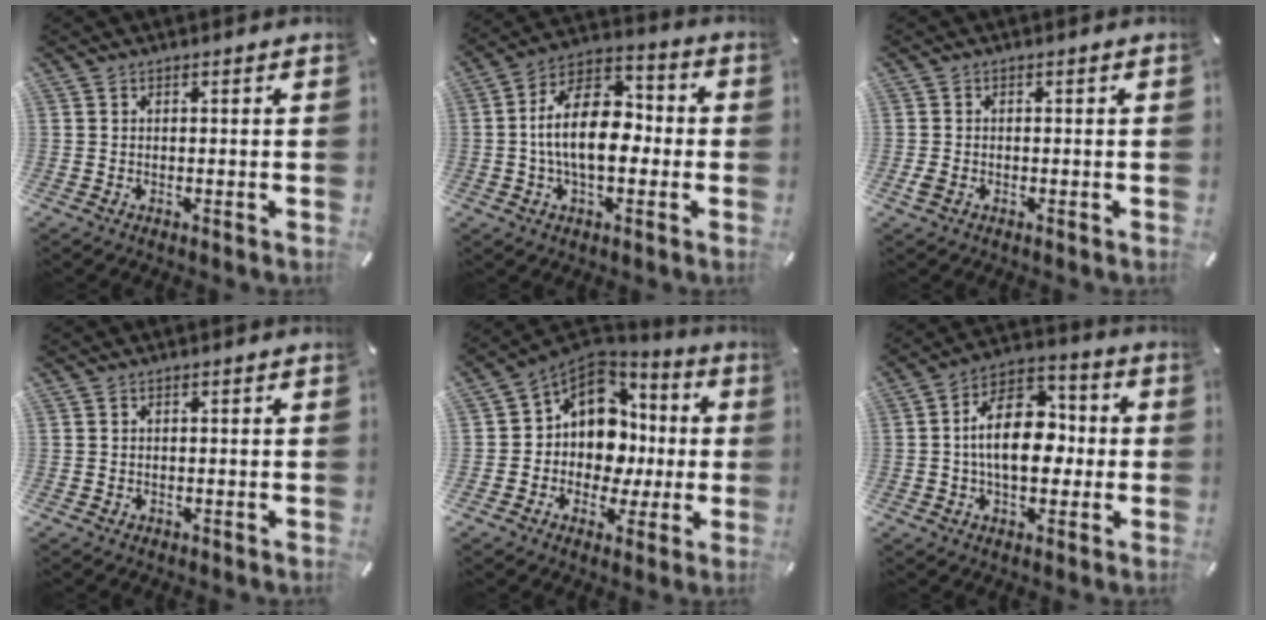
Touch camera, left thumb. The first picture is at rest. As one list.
[{"total": 15.4, "force": [-1.7, 9.2, 12.3], "torque": [-0.231, 0.012, -0.033]}, {"total": 1.6, "force": [-0.7, 1.1, 0.9], "torque": [-0.023, -0.001, -0.014]}, {"total": 0.7, "force": [-0.2, 0.6, 0.2], "torque": [-0.003, 0.004, -0.006]}, {"total": 12.4, "force": [1.2, 11.0, 5.6], "torque": [-0.118, -0.020, 0.033]}, {"total": 15.5, "force": [-0.7, 9.9, 11.9], "torque": [-0.193, 0.009, -0.015]}]